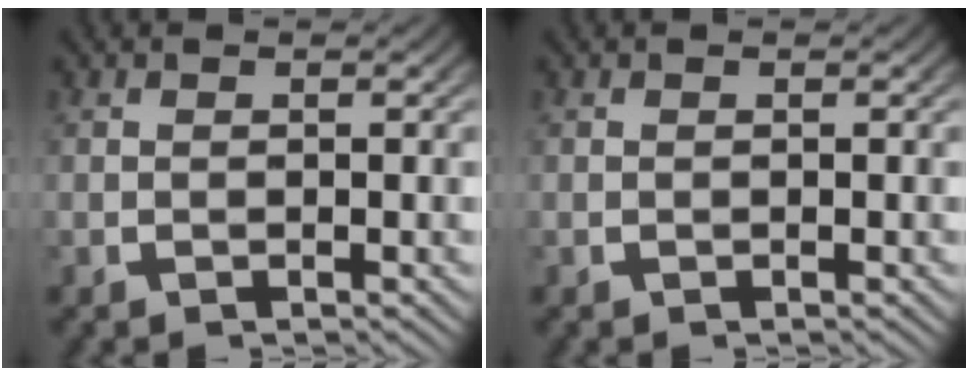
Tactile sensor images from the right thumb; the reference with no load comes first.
{"total": 0.0}